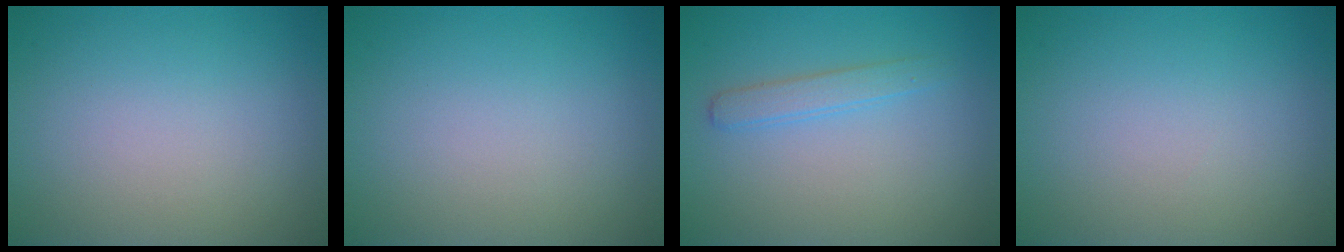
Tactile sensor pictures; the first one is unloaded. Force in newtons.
{"total": 0.0}
{"total": 1.7, "press": 1.7, "slide": 0.1}
{"total": 0.0}